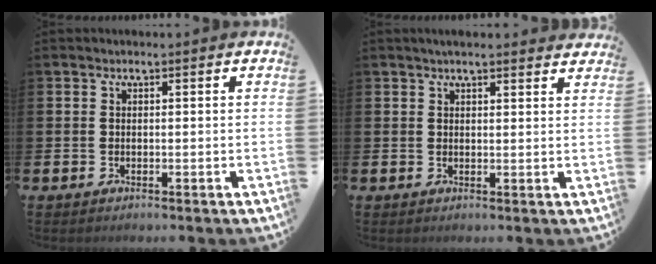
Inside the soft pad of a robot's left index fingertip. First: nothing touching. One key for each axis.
{"total": 2.5, "fx": 2.5, "fy": 0.2, "fz": 0.6, "tx": -0.015, "ty": -0.007, "tz": 0.044}